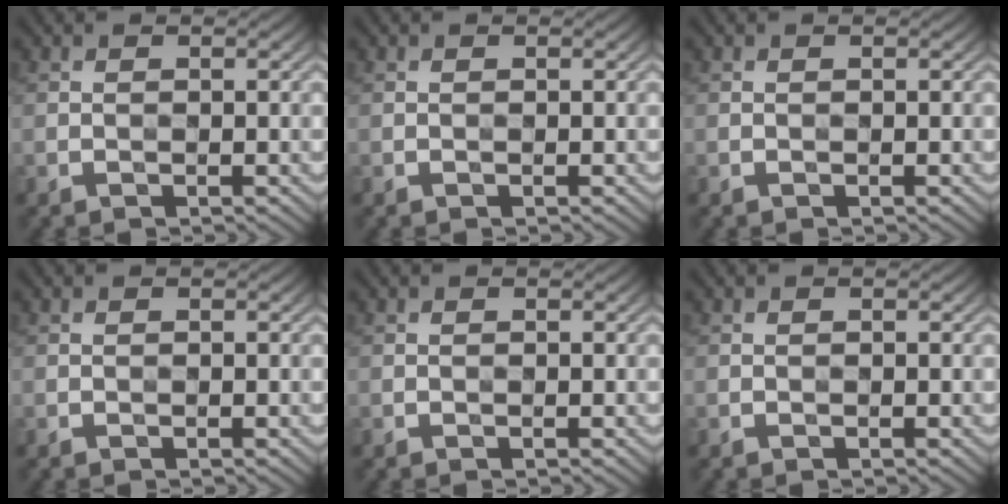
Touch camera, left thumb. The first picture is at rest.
{"total": 0.0}
{"total": 0.0}
{"total": 0.0}
{"total": 0.0}
{"total": 0.0}